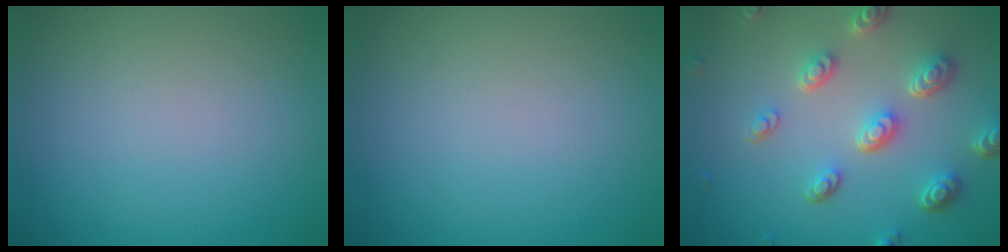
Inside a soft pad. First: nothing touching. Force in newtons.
{"total": 0.0}
{"total": 5.3, "press": 3.9, "slide": 3.6}